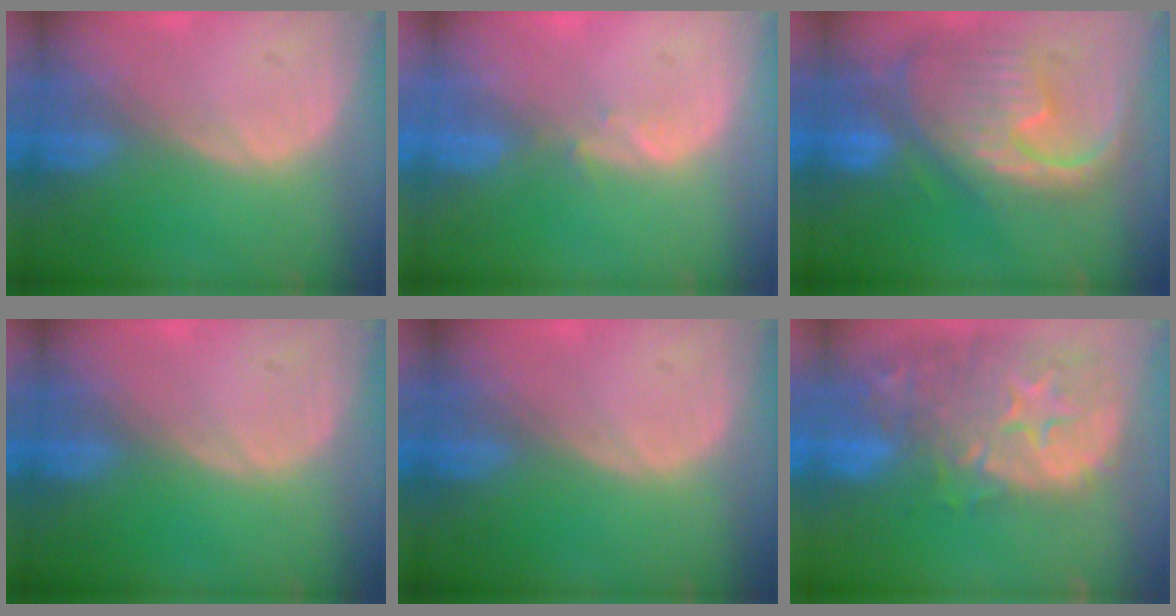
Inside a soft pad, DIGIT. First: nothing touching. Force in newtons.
{"total": 1.4, "press": 1.2, "slide": 0.6}
{"total": 12.5, "press": 10.6, "slide": 6.5}
{"total": 0.0}
{"total": 0.0}
{"total": 15.1, "press": 12.1, "slide": 9.0}